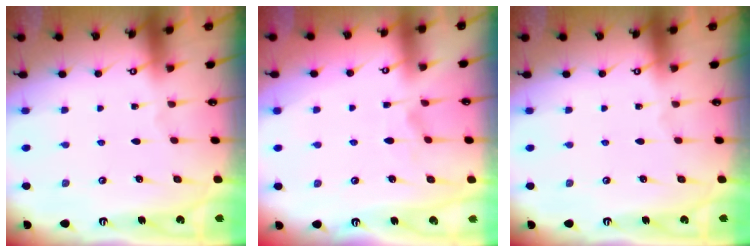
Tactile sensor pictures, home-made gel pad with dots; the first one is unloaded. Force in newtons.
{"total": 2.9, "press": 2.8, "slide": 1.0}
{"total": 0.0}